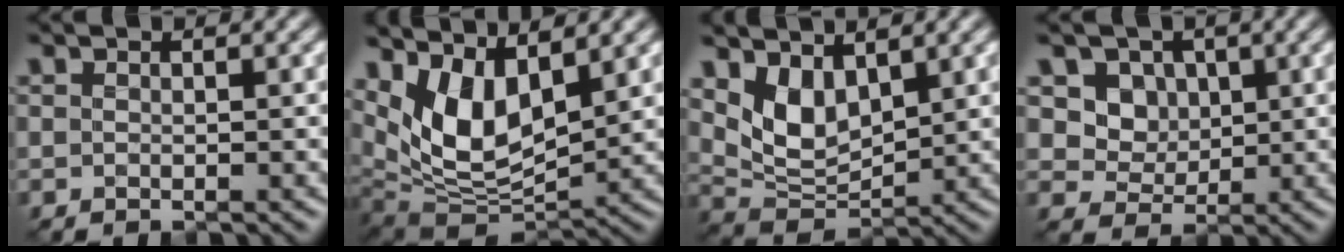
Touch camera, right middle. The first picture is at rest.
{"total": 8.5, "force": [2.9, 4.5, 6.6], "torque": [-0.131, -0.011, 0.049]}
{"total": 4.8, "force": [1.9, 2.9, 3.3], "torque": [-0.070, -0.016, 0.034]}
{"total": 4.6, "force": [1.4, 3.9, 2.0], "torque": [-0.053, -0.019, 0.035]}